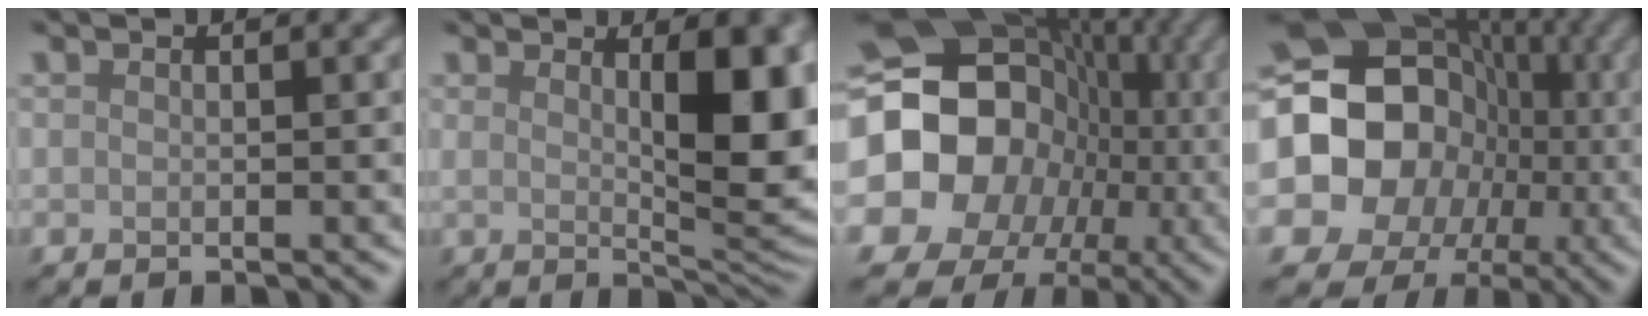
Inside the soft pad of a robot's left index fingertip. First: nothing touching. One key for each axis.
{"total": 8.1, "fx": 1.8, "fy": 2.4, "fz": 7.6, "tx": -0.098, "ty": -0.011, "tz": 0.035}
{"total": 22.8, "fx": -2.7, "fy": 20.3, "fz": 9.9, "tx": -0.185, "ty": -0.016, "tz": -0.087}
{"total": 20.8, "fx": -1.8, "fy": 18.4, "fz": 9.5, "tx": -0.190, "ty": -0.003, "tz": -0.072}